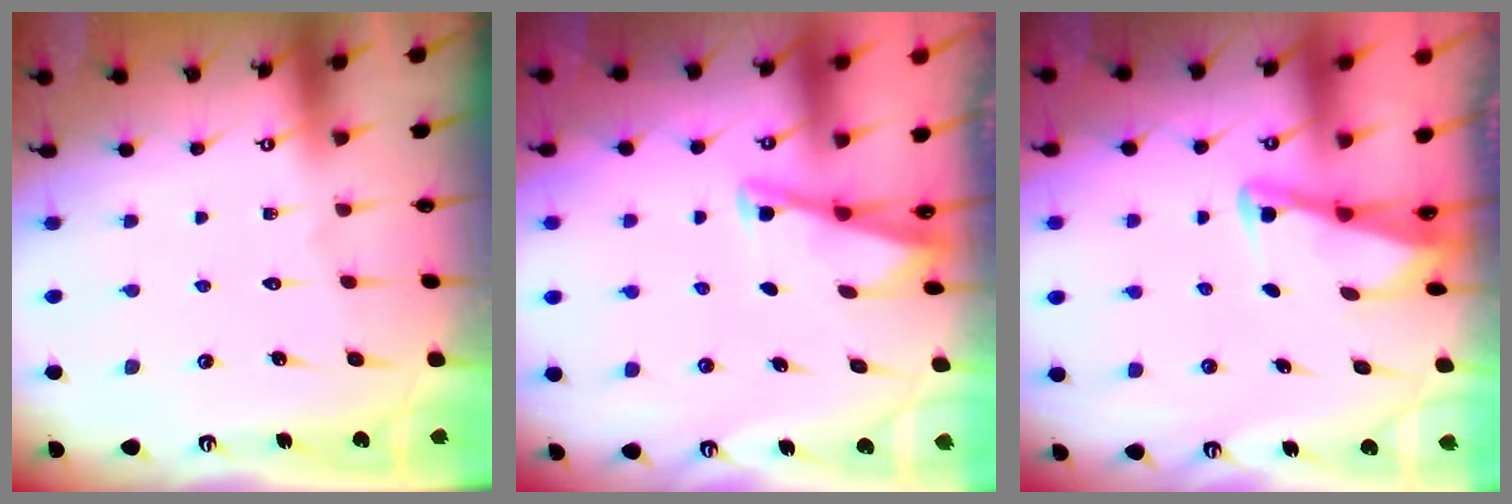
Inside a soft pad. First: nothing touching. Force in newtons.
{"total": 2.7, "press": 2.7, "slide": 0.3}
{"total": 2.8, "press": 2.8, "slide": 0.3}